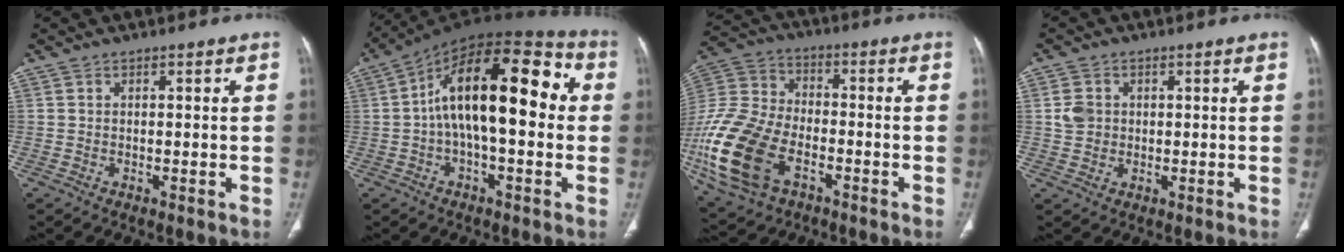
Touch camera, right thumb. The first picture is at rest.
{"total": 20.8, "force": [1.4, 9.2, 18.6], "torque": [-0.274, 0.047, 0.009]}
{"total": 22.3, "force": [-8.0, 13.8, 15.5], "torque": [-0.362, 0.016, -0.143]}
{"total": 3.7, "force": [0.6, 3.2, 1.8], "torque": [-0.023, 0.005, 0.013]}